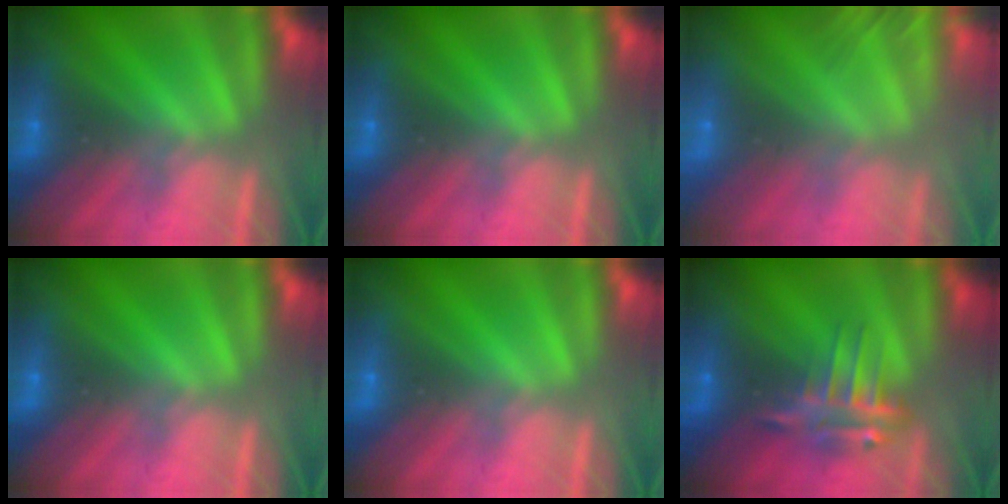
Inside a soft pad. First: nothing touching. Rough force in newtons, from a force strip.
{"total": 0.0}
{"total": 6.5}
{"total": 0.0}
{"total": 0.0}
{"total": 6.2}